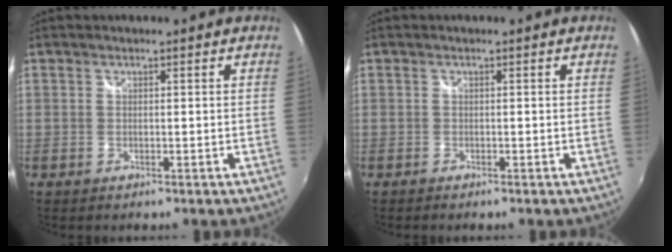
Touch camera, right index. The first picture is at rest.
{"total": 0.7, "force": [-0.6, 0.2, 0.1], "torque": [-0.004, -0.004, -0.013]}